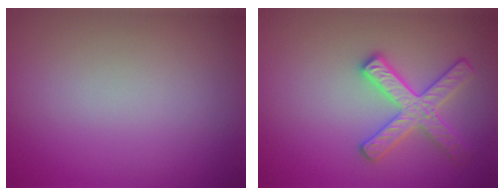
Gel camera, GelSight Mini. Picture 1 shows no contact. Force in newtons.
{"total": 3.6, "press": 3.5, "slide": 1.0}